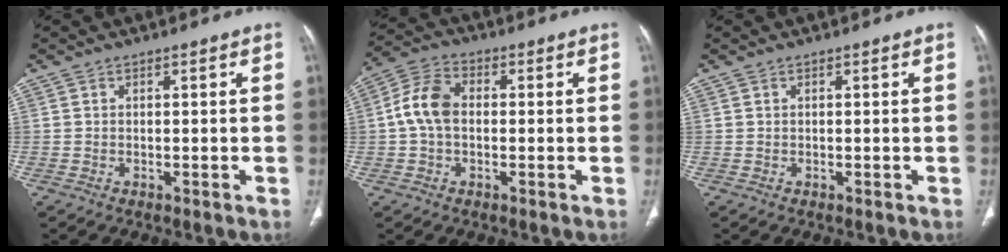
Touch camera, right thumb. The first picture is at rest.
{"total": 8.0, "force": [0.0, 5.4, 5.9], "torque": [-0.115, 0.024, -0.009]}
{"total": 0.0}